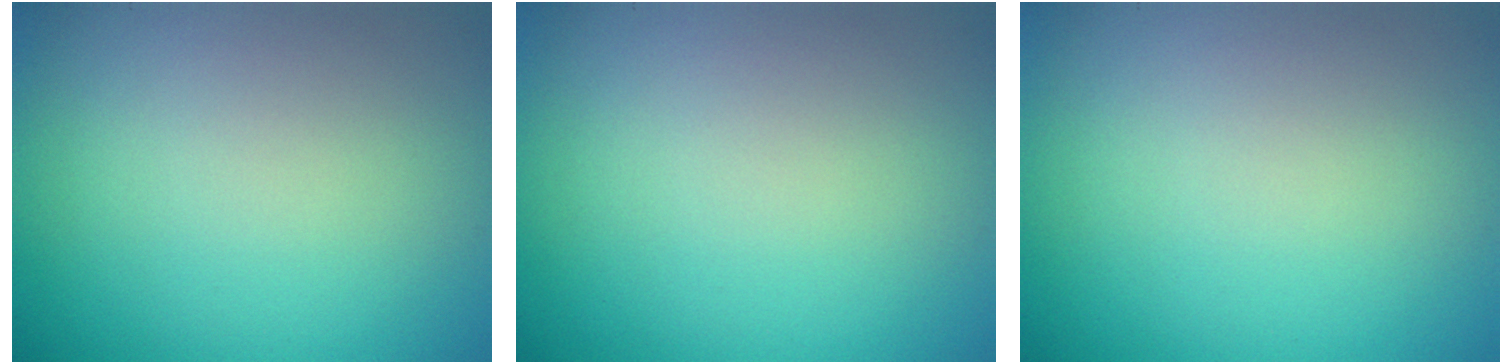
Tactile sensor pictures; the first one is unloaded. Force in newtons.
{"total": 0.0}
{"total": 0.0}